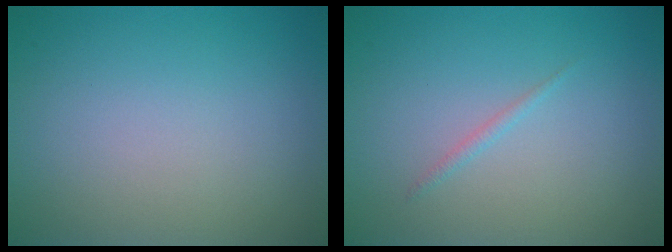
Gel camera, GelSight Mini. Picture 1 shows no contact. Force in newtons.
{"total": 0.6, "press": 0.6, "slide": 0.0}